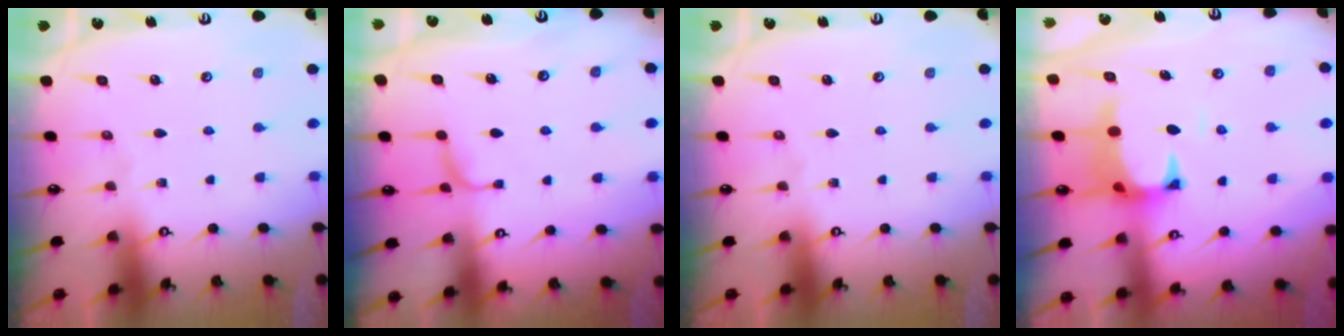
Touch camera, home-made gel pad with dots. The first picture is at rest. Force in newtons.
{"total": 1.9, "press": 1.8, "slide": 0.6}
{"total": 0.0}
{"total": 1.2, "press": 0.6, "slide": 1.1}